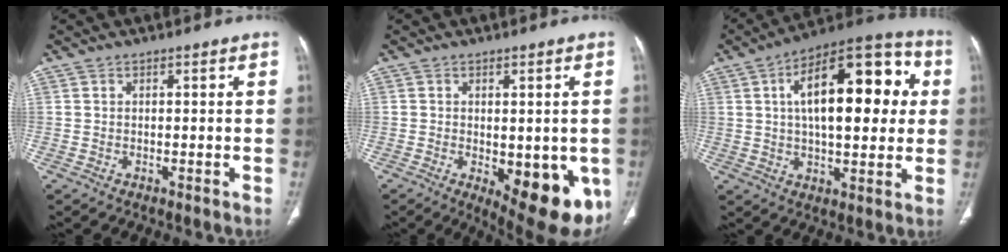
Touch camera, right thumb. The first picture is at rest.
{"total": 15.0, "force": [-4.6, 6.7, 12.6], "torque": [-0.125, -0.015, -0.041]}
{"total": 22.9, "force": [4.6, 10.4, 19.9], "torque": [-0.268, 0.022, 0.057]}